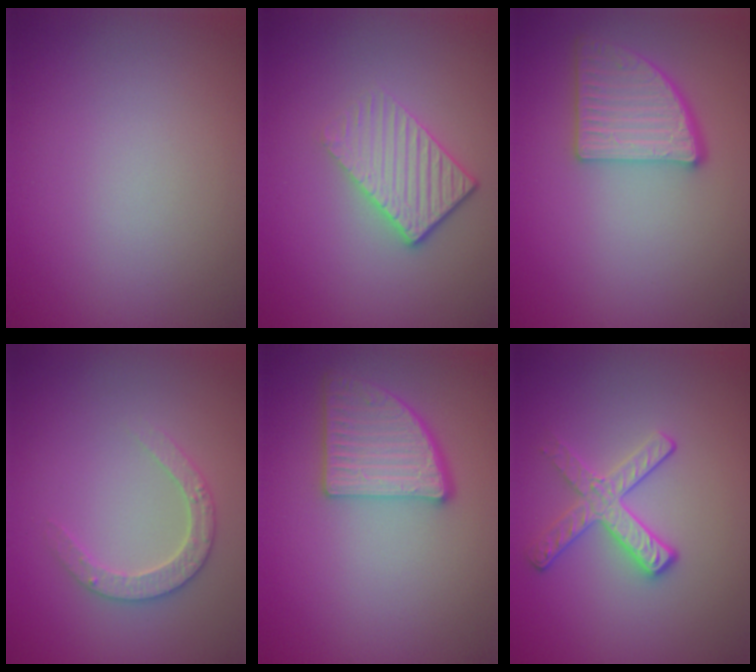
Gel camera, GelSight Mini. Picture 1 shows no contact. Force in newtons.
{"total": 3.3, "press": 2.7, "slide": 1.9}
{"total": 4.2, "press": 3.9, "slide": 1.6}
{"total": 2.7, "press": 2.6, "slide": 0.5}
{"total": 4.2, "press": 3.9, "slide": 1.6}
{"total": 2.8, "press": 2.7, "slide": 0.7}